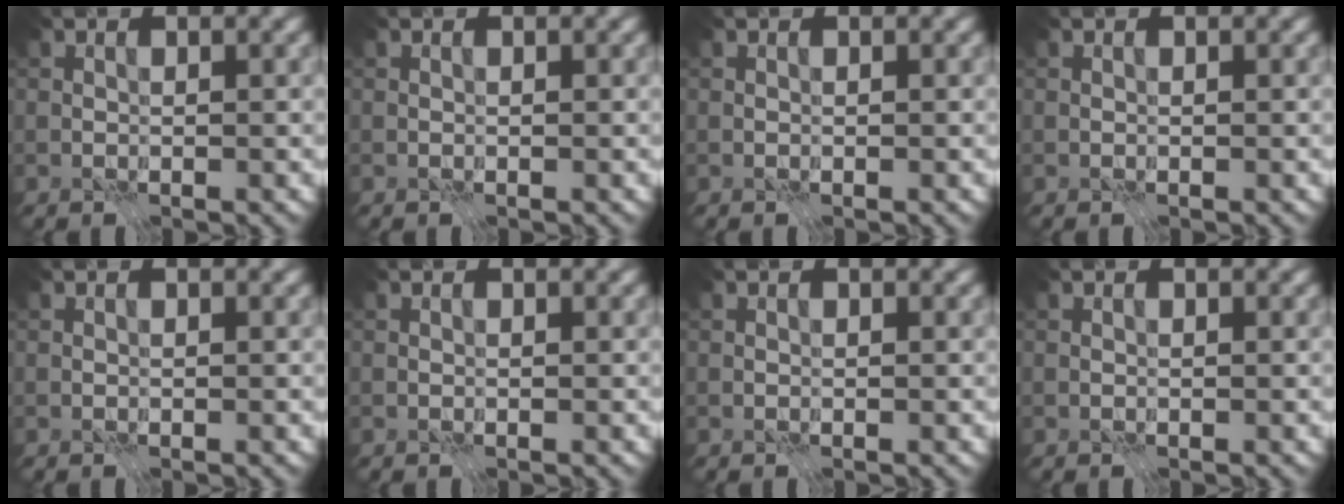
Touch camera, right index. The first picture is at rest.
{"total": 0.0}
{"total": 0.0}
{"total": 0.0}
{"total": 0.0}
{"total": 0.0}
{"total": 0.0}
{"total": 0.0}